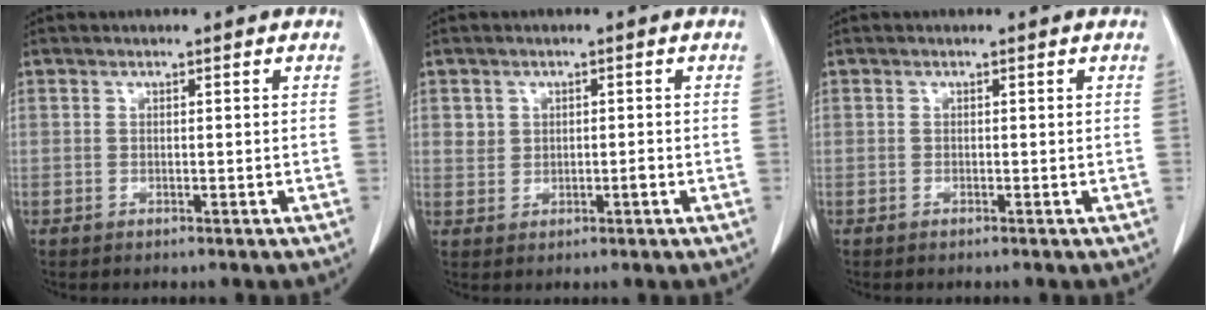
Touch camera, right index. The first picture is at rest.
{"total": 2.4, "force": [0.2, 1.9, 1.4], "torque": [-0.023, 0.009, 0.007]}
{"total": 0.0}